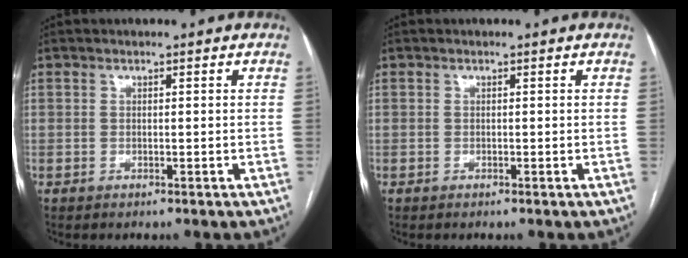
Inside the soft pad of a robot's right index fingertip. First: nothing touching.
{"total": 0.0}